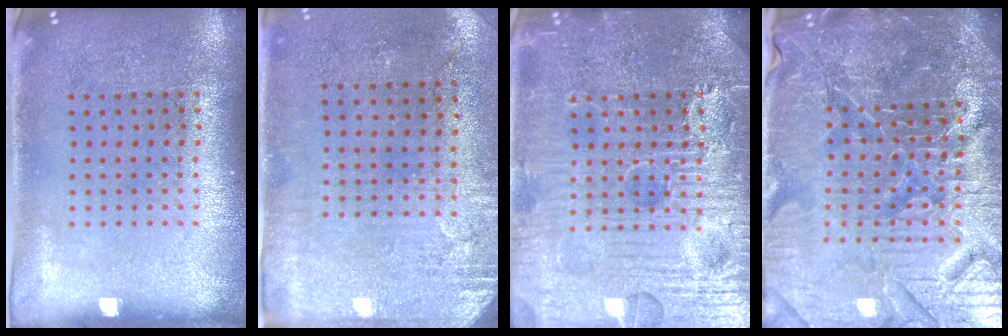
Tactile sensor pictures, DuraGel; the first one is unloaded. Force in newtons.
{"total": 2.9, "press": 2.4, "slide": 1.6}
{"total": 7.9, "press": 7.8, "slide": 0.9}
{"total": 6.4, "press": 5.8, "slide": 2.7}